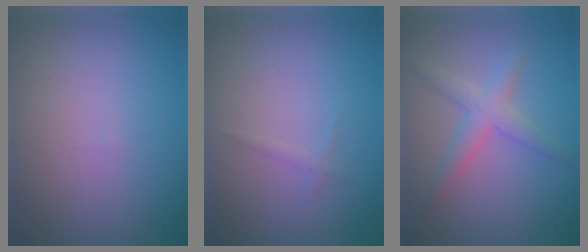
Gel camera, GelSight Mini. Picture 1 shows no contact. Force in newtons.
{"total": 0.6, "press": 0.6, "slide": 0.1}
{"total": 2.8, "press": 2.8, "slide": 0.2}